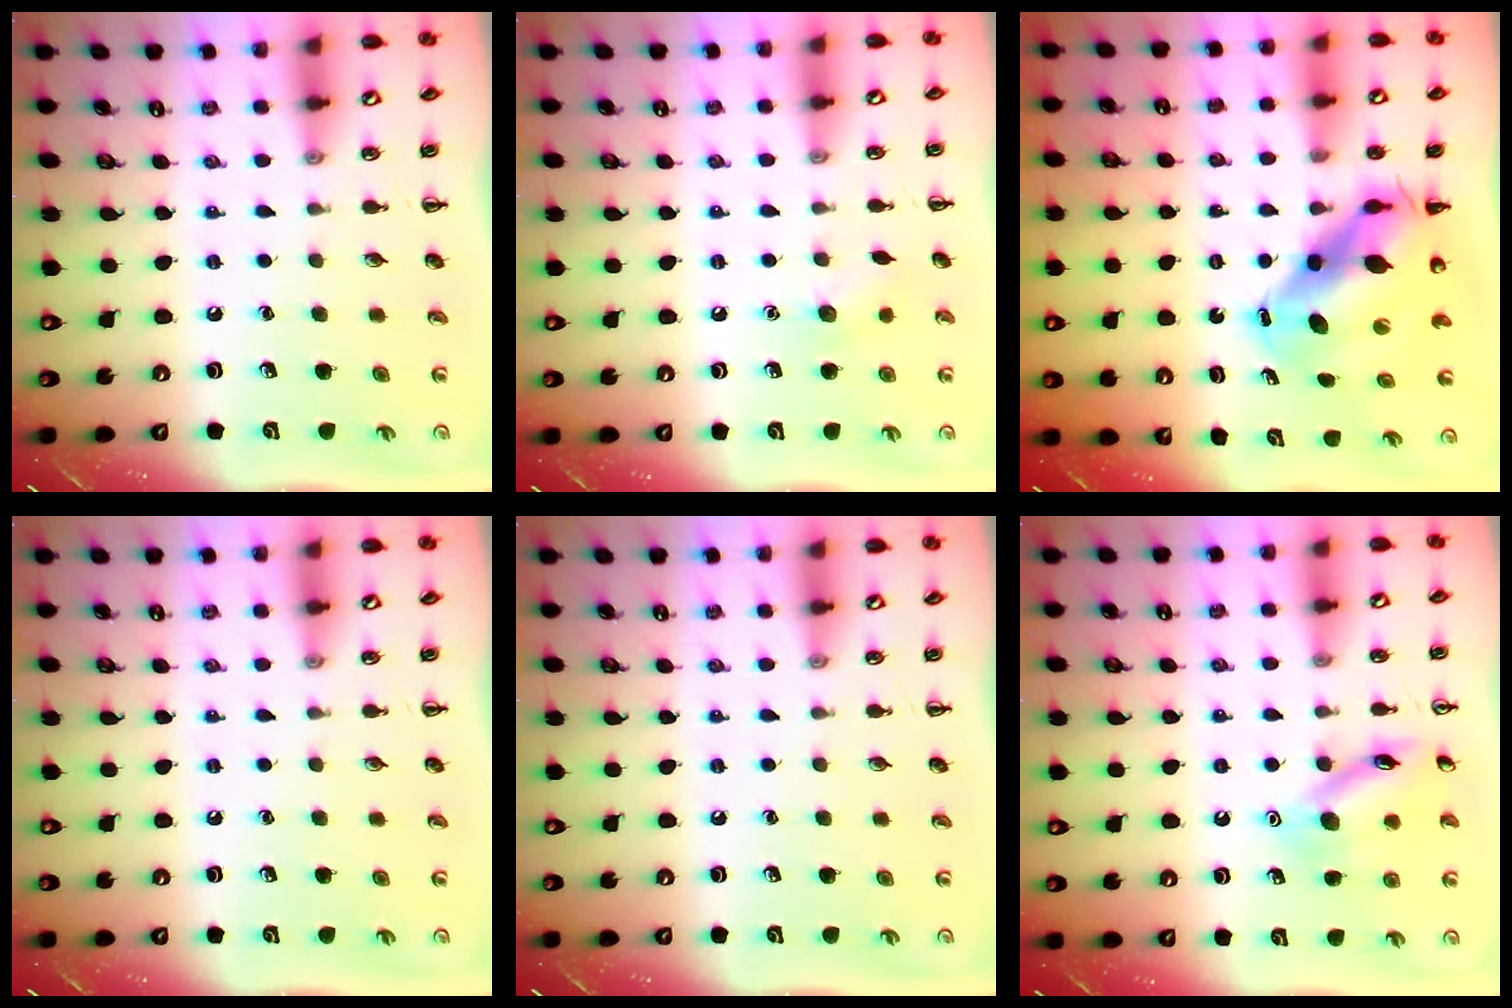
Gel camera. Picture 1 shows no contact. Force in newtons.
{"total": 5.8, "press": 5.6, "slide": 1.4}
{"total": 11.4, "press": 11.0, "slide": 2.8}
{"total": 0.0}
{"total": 0.0}
{"total": 12.0, "press": 11.9, "slide": 0.9}